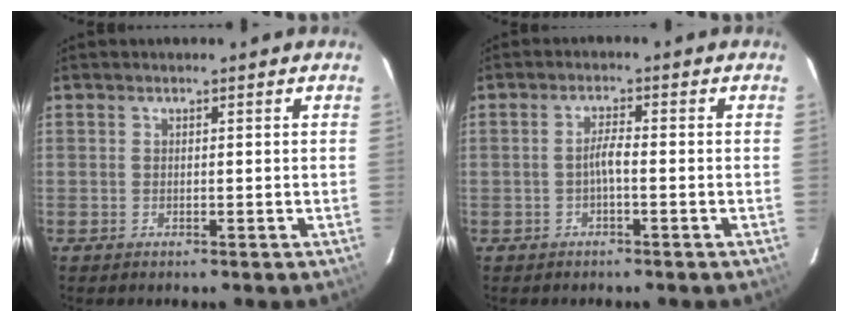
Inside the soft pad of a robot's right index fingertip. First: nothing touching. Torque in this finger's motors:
{"motor_torque": [0.67, -0.16, 0.37, 0.08]}